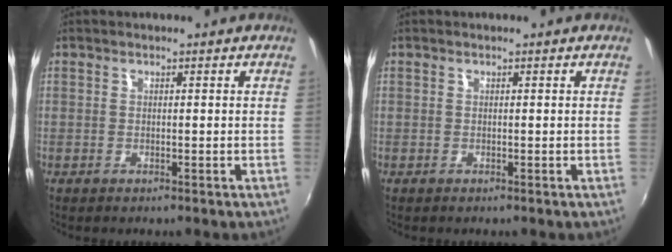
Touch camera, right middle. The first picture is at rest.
{"total": 0.0}